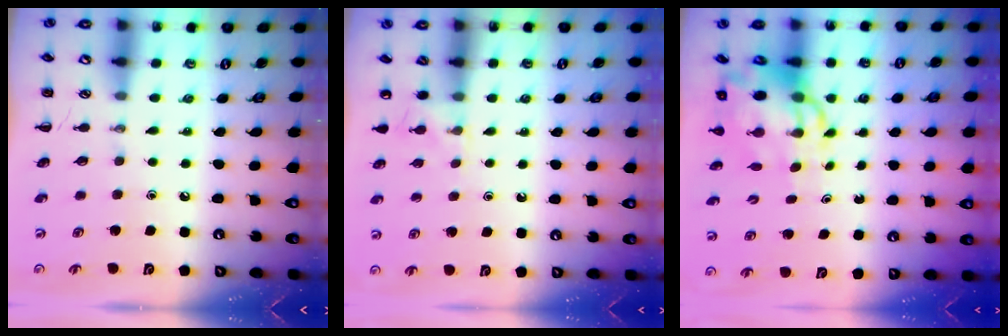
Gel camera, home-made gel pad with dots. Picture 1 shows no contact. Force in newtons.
{"total": 4.0, "press": 3.7, "slide": 1.3}
{"total": 10.0, "press": 9.6, "slide": 2.7}